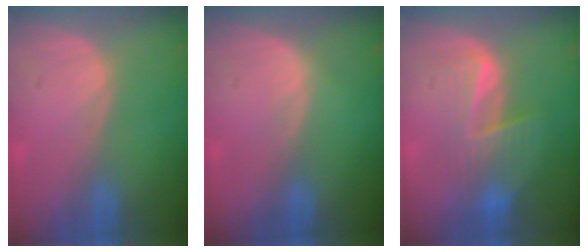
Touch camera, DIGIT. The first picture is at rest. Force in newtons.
{"total": 0.5, "press": 0.3, "slide": 0.4}
{"total": 6.8, "press": 6.4, "slide": 2.3}